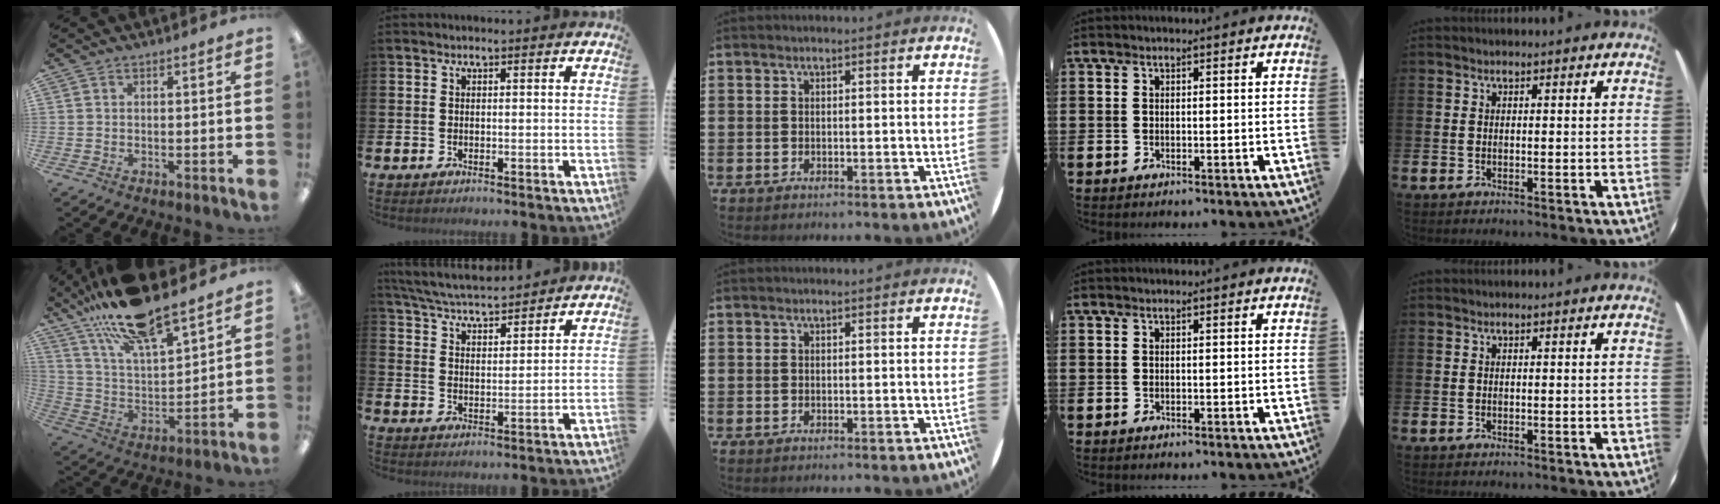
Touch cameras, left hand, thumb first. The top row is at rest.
{"thumb": {"total": 17.5, "force": [14.8, 4.4, 8.2], "torque": [-0.162, -0.090, 0.261]}, "index": {"total": 5.5, "force": [5.3, 0.5, 1.0], "torque": [-0.041, -0.034, 0.093]}}